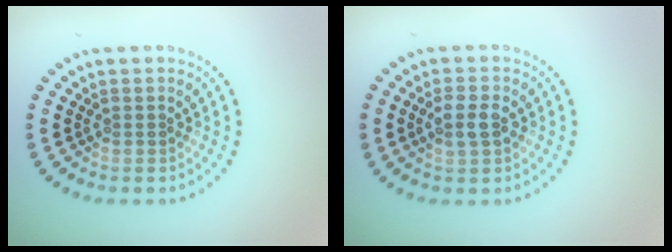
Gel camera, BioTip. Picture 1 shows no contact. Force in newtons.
{"total": 2.1, "press": 2.1, "slide": 0.2}